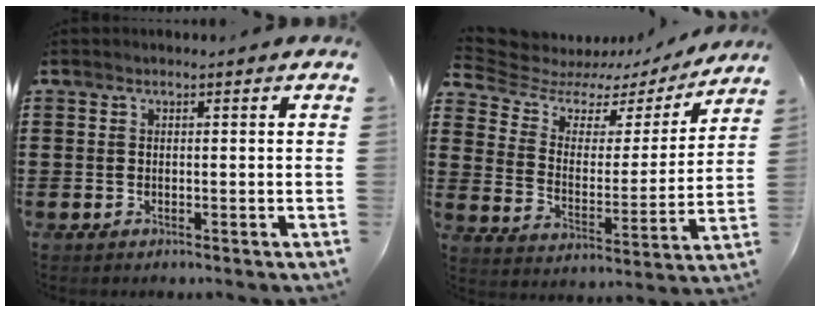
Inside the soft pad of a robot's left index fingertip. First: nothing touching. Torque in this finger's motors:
{"motor_torque": [1.14, -0.99, 0.05, -0.06]}